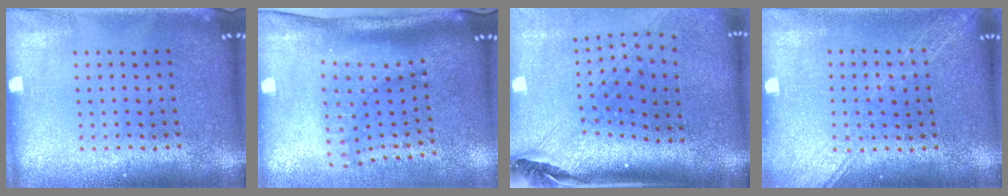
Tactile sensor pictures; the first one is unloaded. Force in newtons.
{"total": 2.2, "press": 1.5, "slide": 1.6}
{"total": 2.9, "press": 2.0, "slide": 2.0}
{"total": 1.6, "press": 1.5, "slide": 0.2}